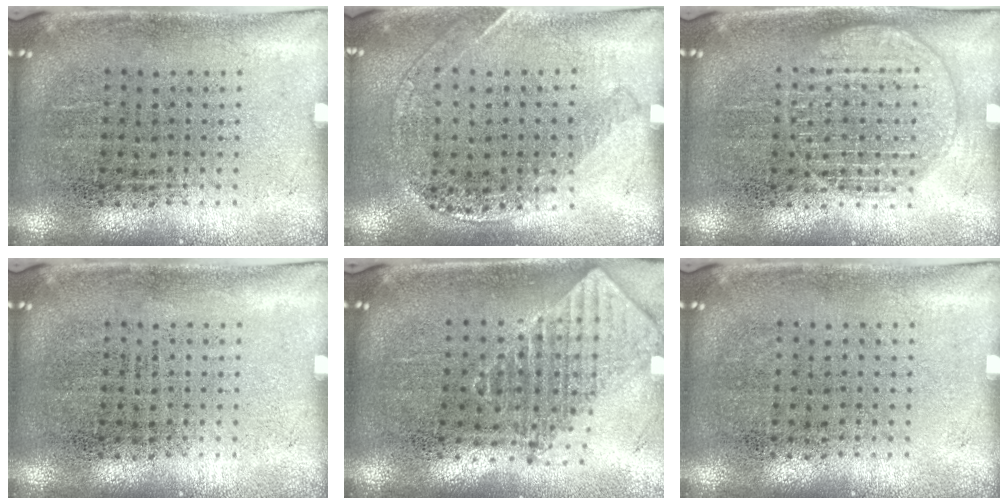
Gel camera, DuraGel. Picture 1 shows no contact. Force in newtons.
{"total": 1.2, "press": 1.2, "slide": 0.2}
{"total": 2.6, "press": 2.6, "slide": 0.4}
{"total": 0.0}
{"total": 2.0, "press": 1.6, "slide": 1.3}
{"total": 0.0}